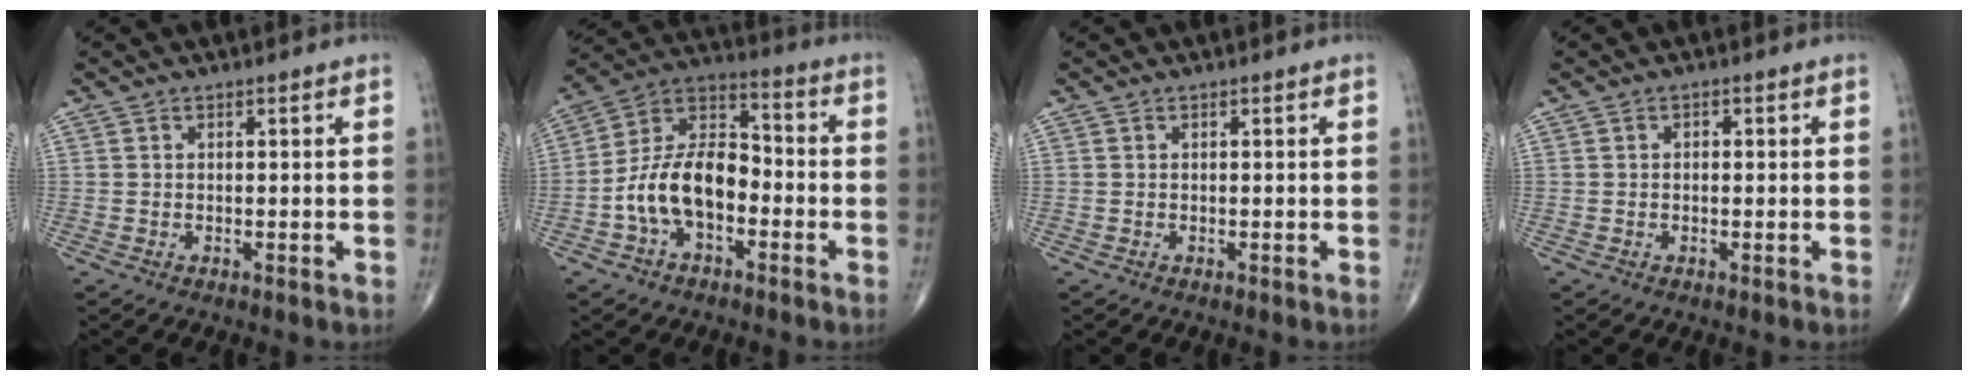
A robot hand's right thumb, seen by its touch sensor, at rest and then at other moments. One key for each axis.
{"total": 13.8, "fx": -3.7, "fy": 8.2, "fz": 10.5, "tx": -0.177, "ty": 0.048, "tz": -0.077}
{"total": 0.0}
{"total": 1.0, "fx": 0.1, "fy": 0.6, "fz": 0.7, "tx": -0.011, "ty": 0.004, "tz": 0.000}